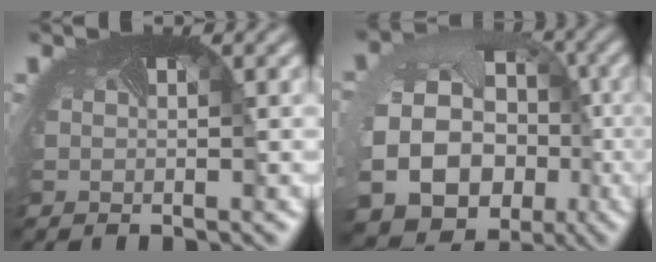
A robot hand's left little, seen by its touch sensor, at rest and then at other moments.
{"total": 20.5, "force": [-4.8, 18.0, 8.5], "torque": [-0.200, -0.059, -0.077]}